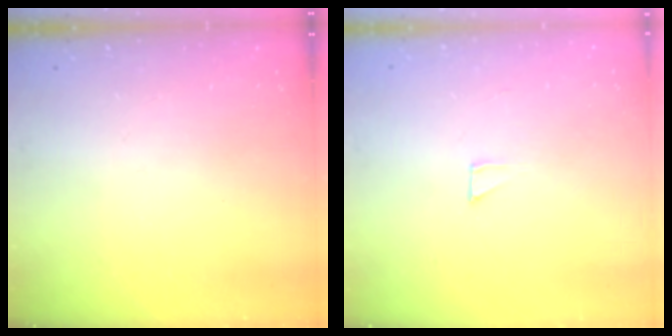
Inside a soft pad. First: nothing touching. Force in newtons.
{"total": 1.9, "press": 1.9, "slide": 0.1}